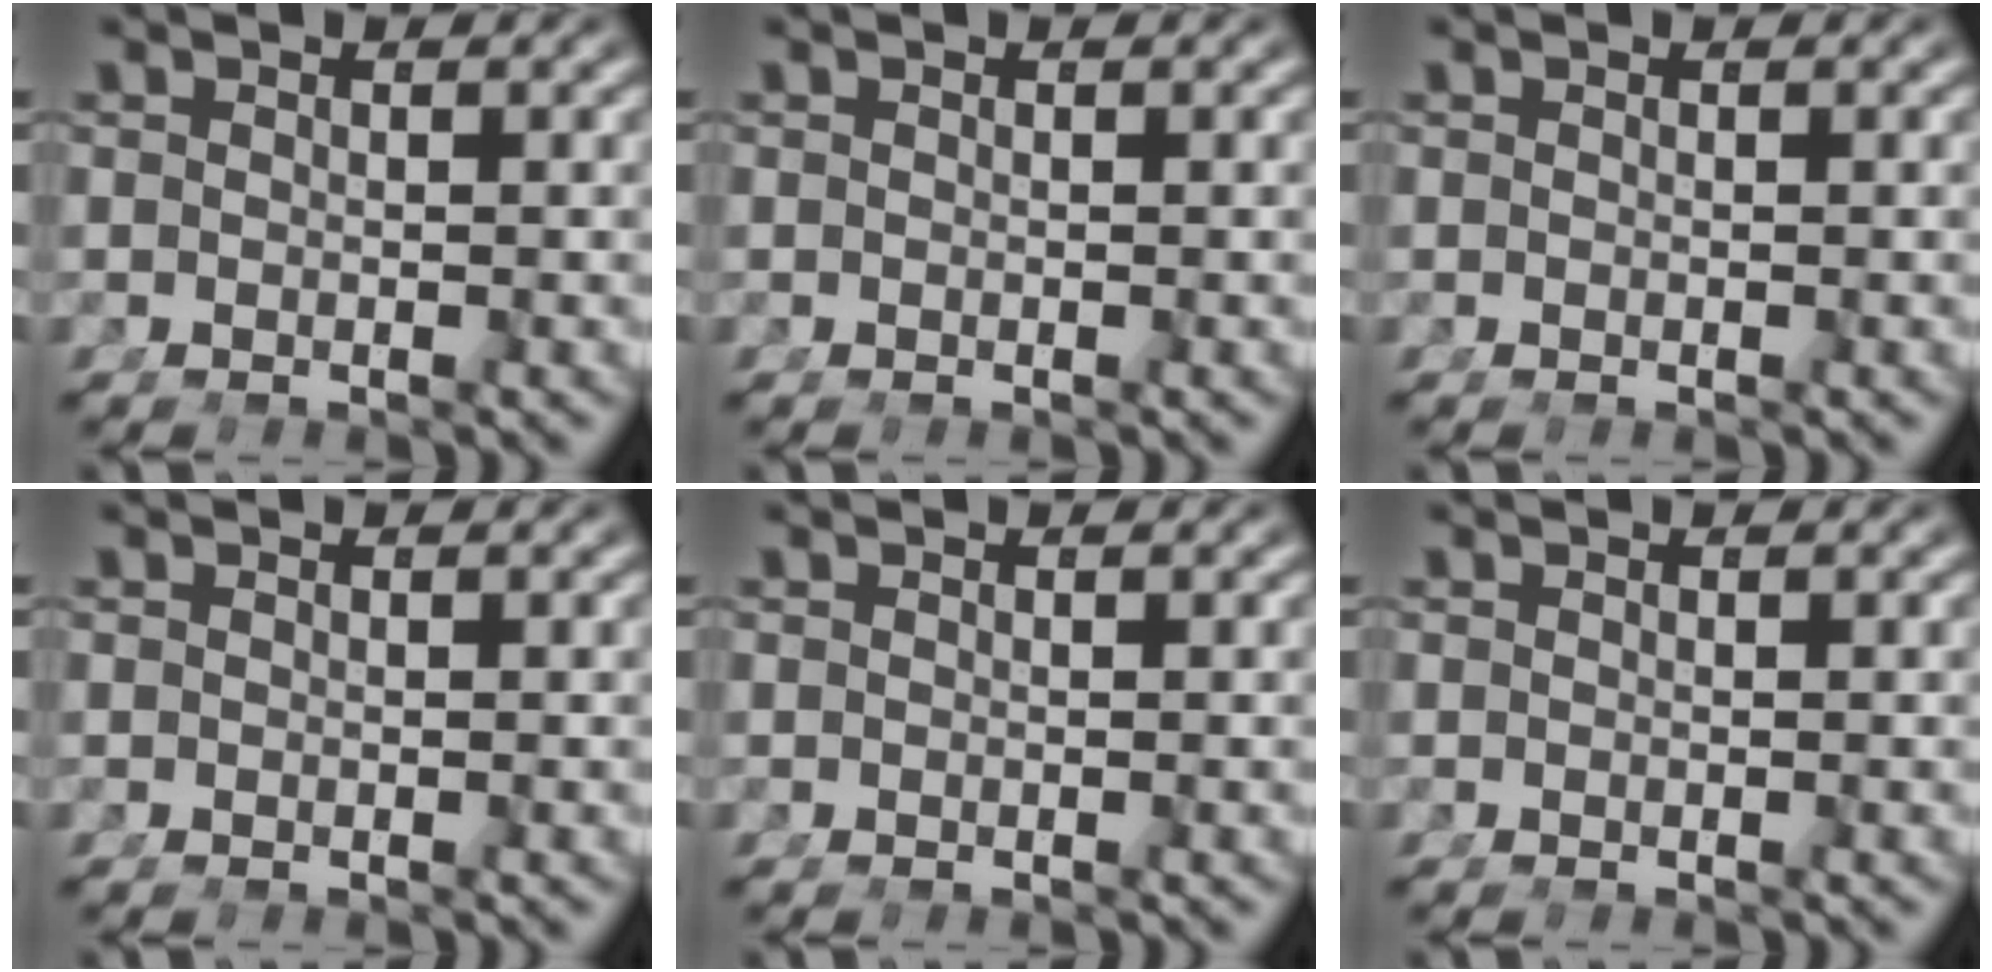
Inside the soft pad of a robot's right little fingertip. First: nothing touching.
{"total": 0.0}
{"total": 0.0}
{"total": 0.0}
{"total": 0.0}
{"total": 0.0}